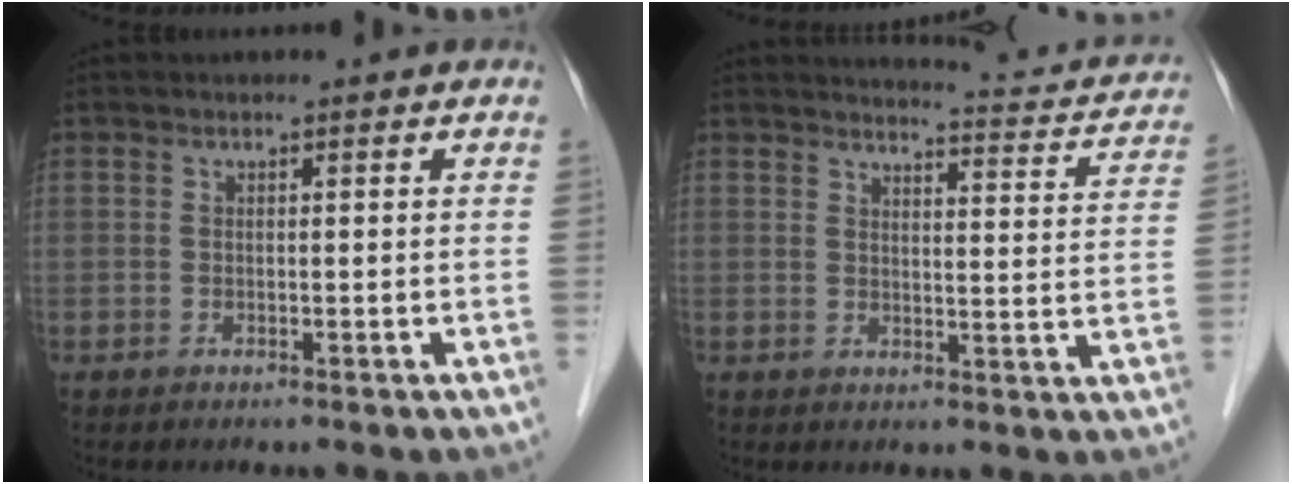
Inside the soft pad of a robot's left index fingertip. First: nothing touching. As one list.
[{"total": 12.2, "force": [11.8, 1.3, 2.8], "torque": [-0.025, -0.034, 0.115]}]